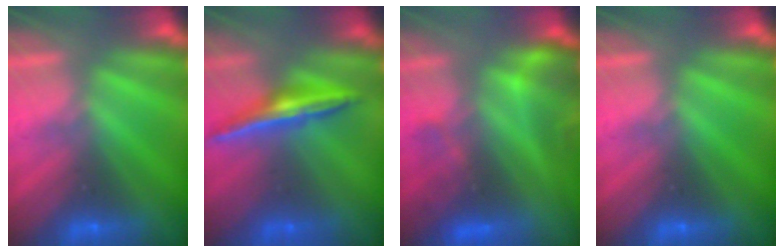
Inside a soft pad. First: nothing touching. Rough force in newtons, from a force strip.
{"total": 1.5}
{"total": 3.5}
{"total": 0.0}